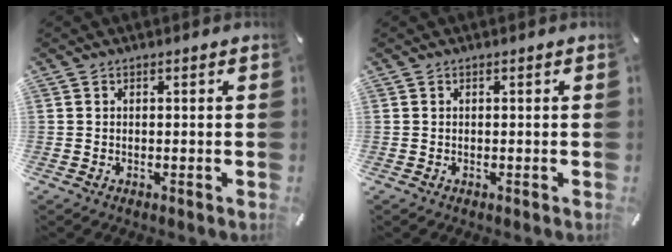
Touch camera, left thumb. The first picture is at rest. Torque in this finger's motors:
{"motor_torque": [-0.27, -0.27, 0.11, 0.11, 0.00]}